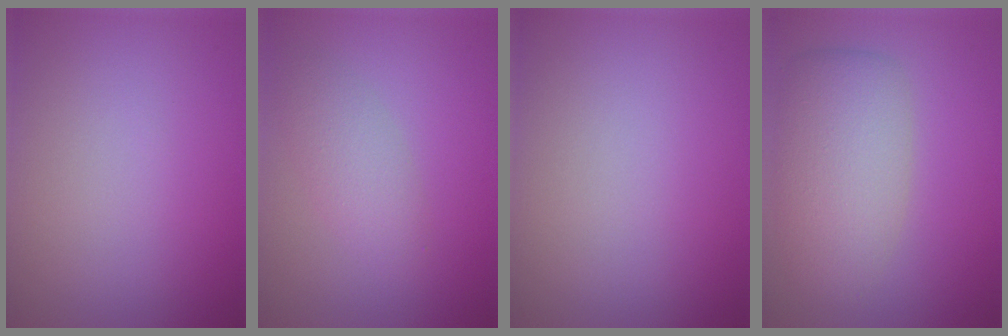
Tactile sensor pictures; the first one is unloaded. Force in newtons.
{"total": 2.4, "press": 2.4, "slide": 0.2}
{"total": 0.0}
{"total": 5.6, "press": 5.6, "slide": 0.3}